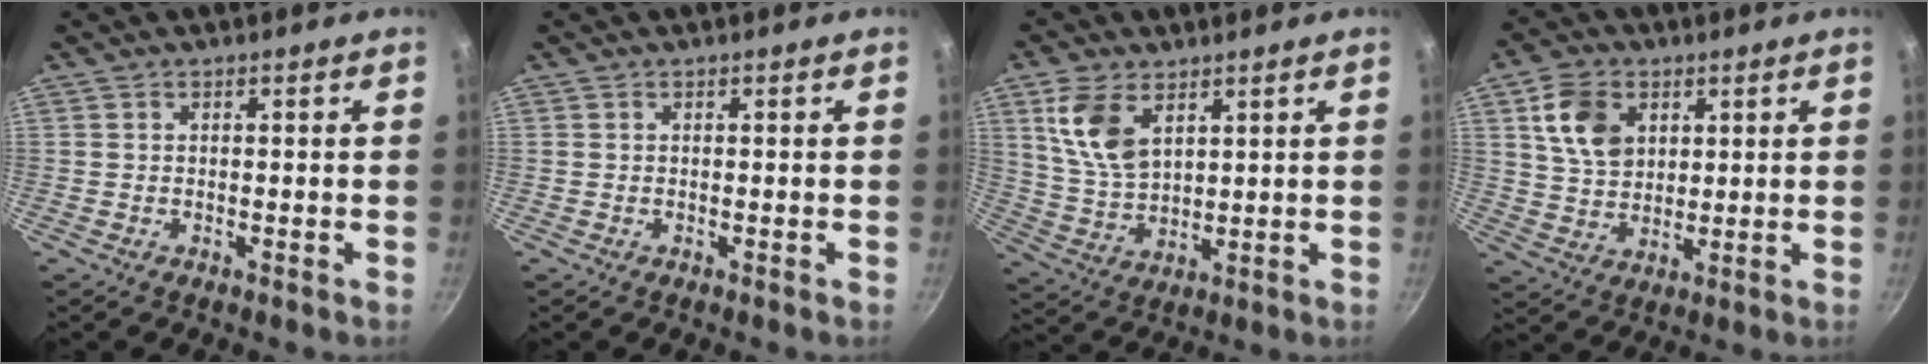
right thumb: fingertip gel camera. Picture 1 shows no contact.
{"total": 0.0}
{"total": 10.2, "force": [4.7, 5.8, 7.0], "torque": [-0.126, -0.024, 0.100]}
{"total": 10.2, "force": [3.6, 7.3, 6.1], "torque": [-0.089, -0.010, 0.069]}